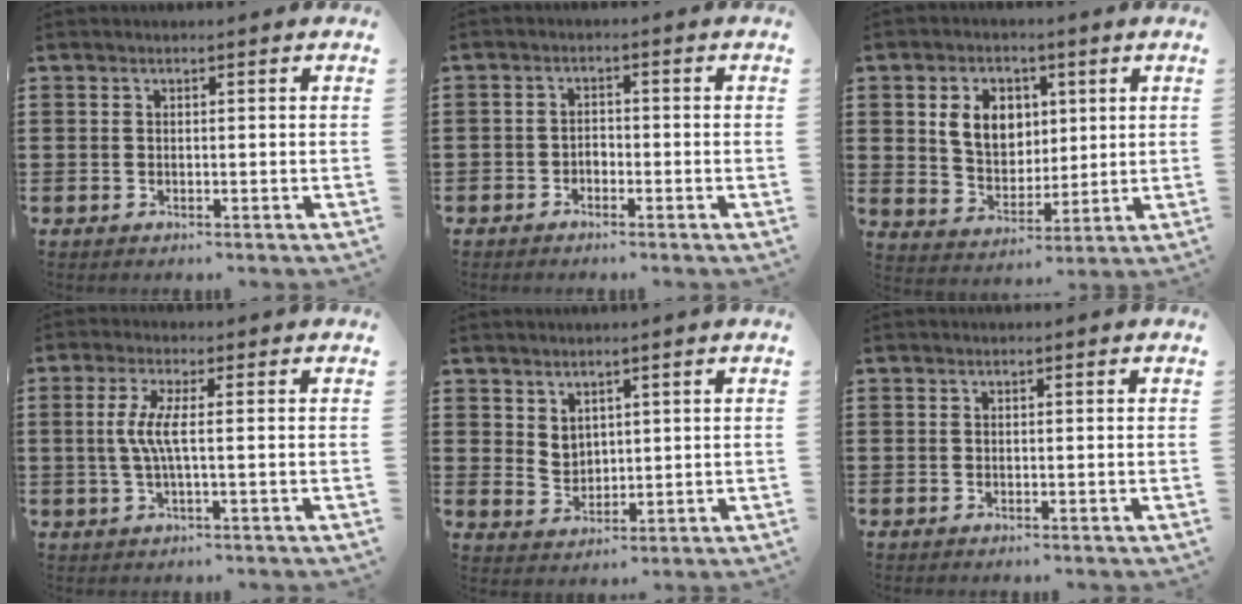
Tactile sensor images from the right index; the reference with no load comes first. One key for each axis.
{"total": 1.7, "fx": -1.4, "fy": 0.8, "fz": 0.3, "tx": -0.012, "ty": 0.003, "tz": -0.031}
{"total": 7.6, "fx": 2.2, "fy": 5.9, "fz": 4.3, "tx": -0.091, "ty": 0.015, "tz": 0.036}
{"total": 4.6, "fx": -0.1, "fy": 0.3, "fz": 4.6, "tx": -0.106, "ty": -0.011, "tz": -0.012}
{"total": 3.3, "fx": 2.6, "fy": 2.0, "fz": 0.4, "tx": -0.019, "ty": 0.004, "tz": 0.050}
{"total": 0.0}